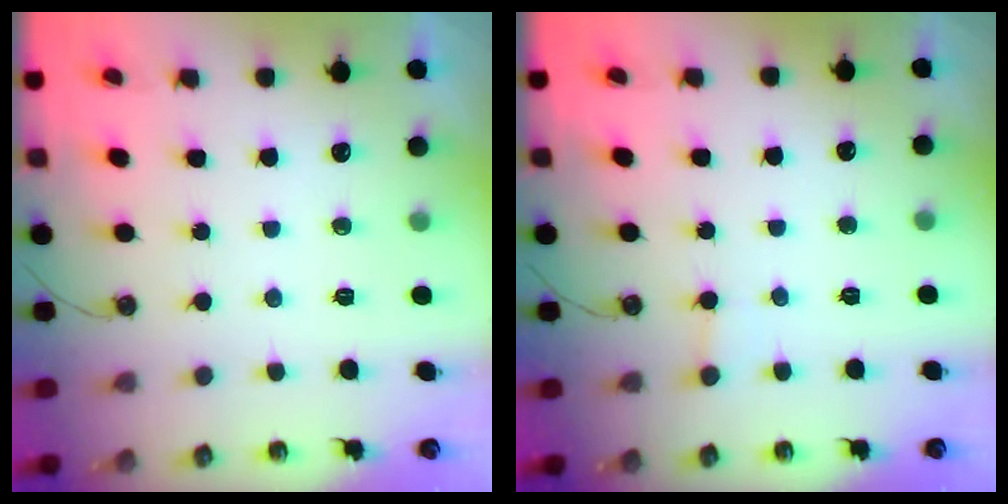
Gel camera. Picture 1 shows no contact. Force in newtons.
{"total": 1.7, "press": 1.7, "slide": 0.1}